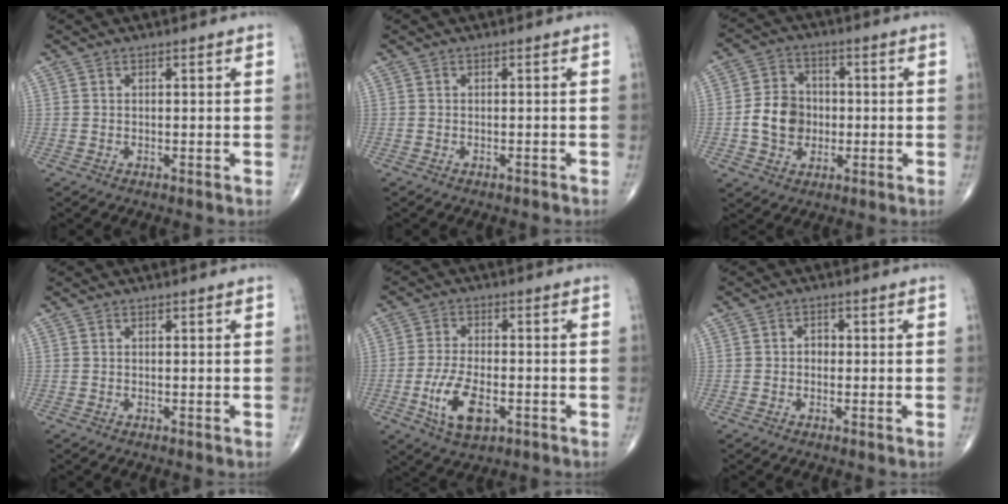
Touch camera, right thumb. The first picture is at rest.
{"total": 0.8, "force": [-0.7, 0.3, 0.2], "torque": [-0.009, 0.004, -0.010]}
{"total": 9.0, "force": [-1.2, 7.4, 4.9], "torque": [-0.065, 0.017, -0.027]}
{"total": 0.0}
{"total": 8.9, "force": [-3.1, 4.3, 7.2], "torque": [-0.137, 0.005, -0.052]}
{"total": 1.7, "force": [-0.3, 1.4, 0.9], "torque": [-0.002, 0.006, -0.010]}